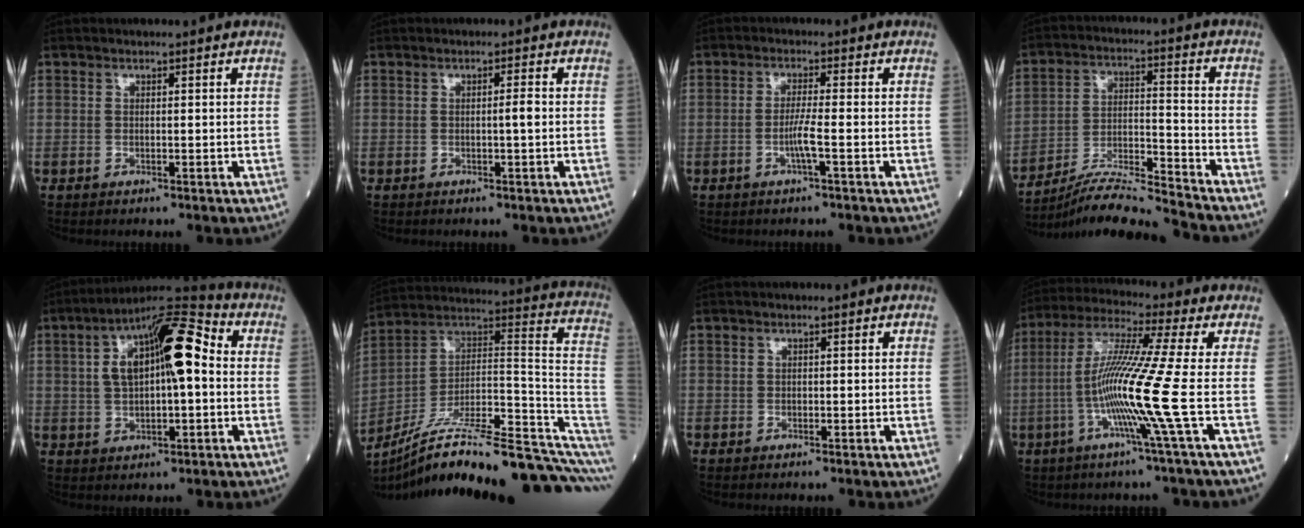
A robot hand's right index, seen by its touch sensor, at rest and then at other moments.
{"total": 1.3, "force": [-0.1, -0.1, 1.2], "torque": [-0.022, 0.001, 0.001]}
{"total": 2.7, "force": [-1.0, -0.5, 2.5], "torque": [-0.052, -0.002, -0.020]}
{"total": 11.8, "force": [-11.2, -1.8, 3.2], "torque": [-0.055, 0.006, -0.204]}
{"total": 13.7, "force": [2.2, 4.1, 12.9], "torque": [-0.224, 0.041, 0.031]}
{"total": 26.3, "force": [-20.4, 2.0, 16.5], "torque": [-0.171, 0.044, -0.316]}
{"total": 0.0}
{"total": 12.2, "force": [-3.0, -2.9, 11.5], "torque": [-0.224, -0.010, -0.065]}